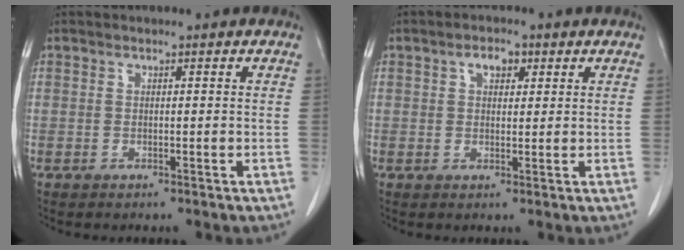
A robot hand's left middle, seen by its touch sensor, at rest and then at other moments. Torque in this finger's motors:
{"motor_torque": [0.48, -0.07, -0.02, 0.02]}